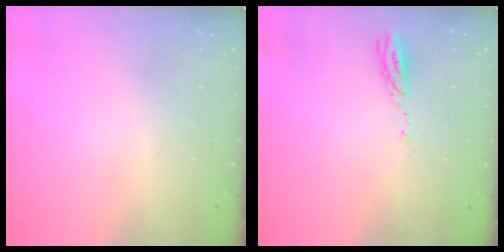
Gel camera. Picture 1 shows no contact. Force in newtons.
{"total": 3.5, "press": 3.4, "slide": 0.3}